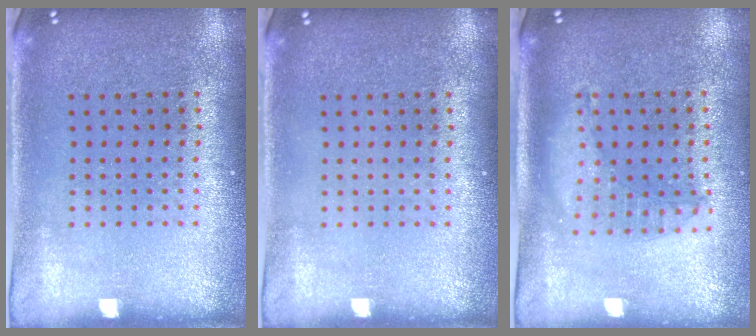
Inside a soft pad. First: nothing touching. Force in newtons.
{"total": 0.0}
{"total": 1.2, "press": 1.2, "slide": 0.3}